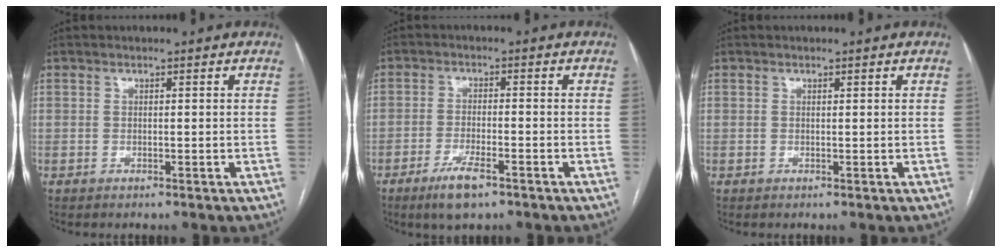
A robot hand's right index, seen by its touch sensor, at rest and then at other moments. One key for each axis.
{"total": 5.6, "fx": -3.6, "fy": 1.2, "fz": 4.1, "tx": -0.084, "ty": -0.007, "tz": -0.060}
{"total": 0.0}